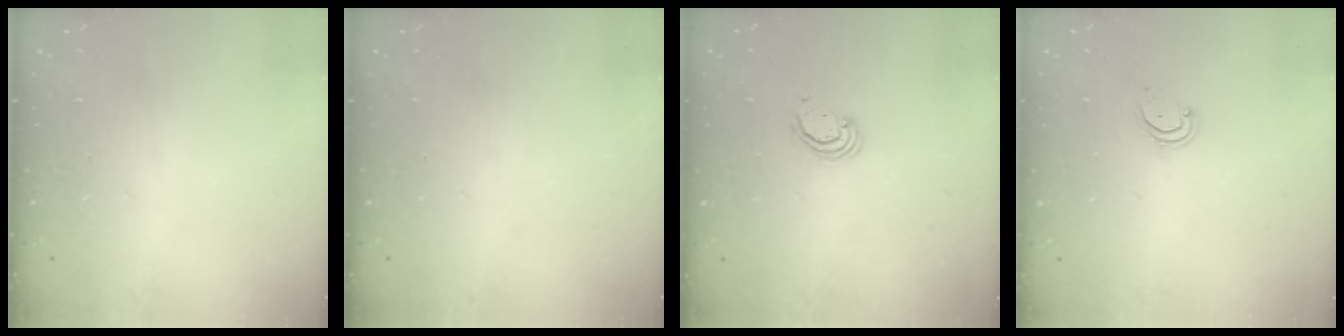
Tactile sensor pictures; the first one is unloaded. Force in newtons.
{"total": 0.0}
{"total": 2.3, "press": 2.3, "slide": 0.2}
{"total": 2.6, "press": 2.6, "slide": 0.2}